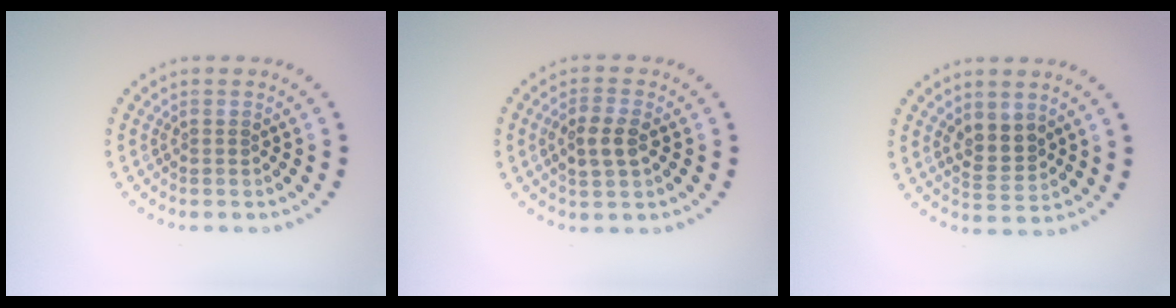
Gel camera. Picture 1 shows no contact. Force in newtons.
{"total": 2.8, "press": 2.8, "slide": 0.6}
{"total": 2.7, "press": 2.5, "slide": 0.8}